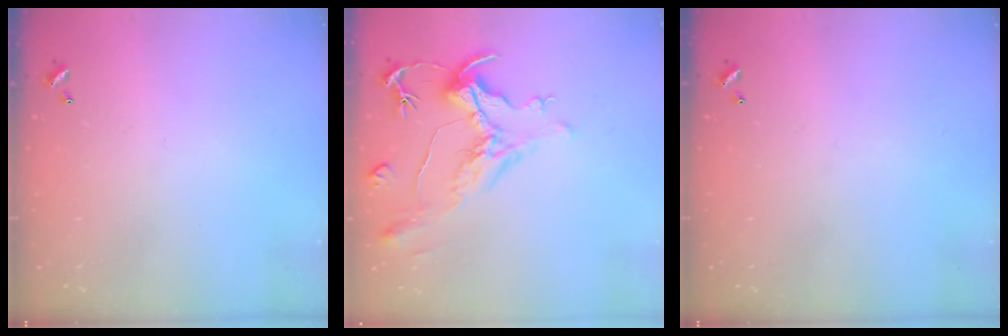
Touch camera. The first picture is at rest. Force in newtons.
{"total": 1.8, "press": 0.8, "slide": 1.5}
{"total": 0.0}